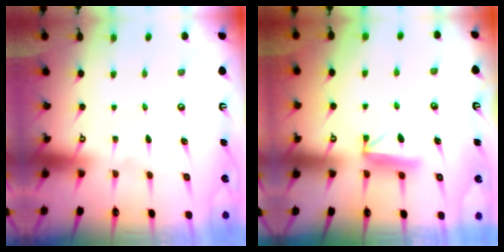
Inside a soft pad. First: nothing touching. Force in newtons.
{"total": 6.9, "press": 6.9, "slide": 0.7}